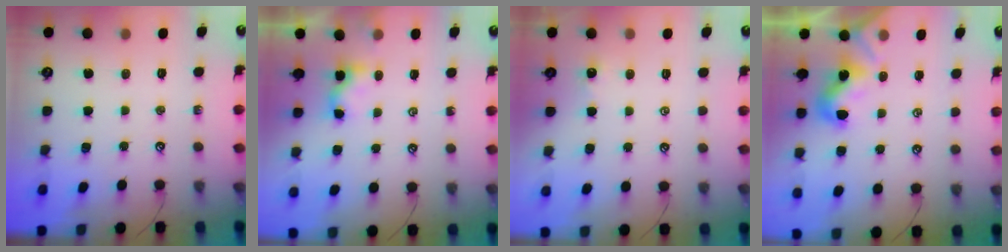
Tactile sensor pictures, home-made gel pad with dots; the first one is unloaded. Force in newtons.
{"total": 1.7, "press": 1.6, "slide": 0.5}
{"total": 2.0, "press": 2.0, "slide": 0.4}
{"total": 1.7, "press": 1.6, "slide": 0.4}